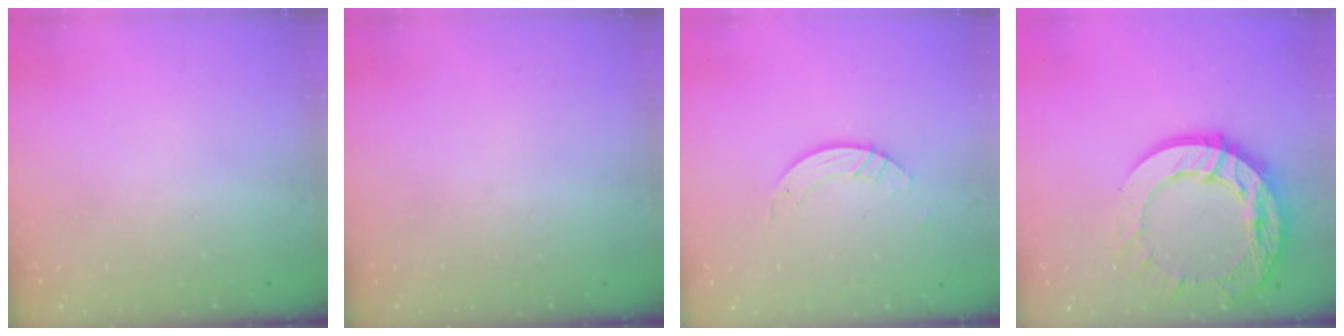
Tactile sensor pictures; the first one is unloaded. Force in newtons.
{"total": 0.0}
{"total": 3.6, "press": 3.6, "slide": 0.3}
{"total": 20.5, "press": 20.5, "slide": 1.9}